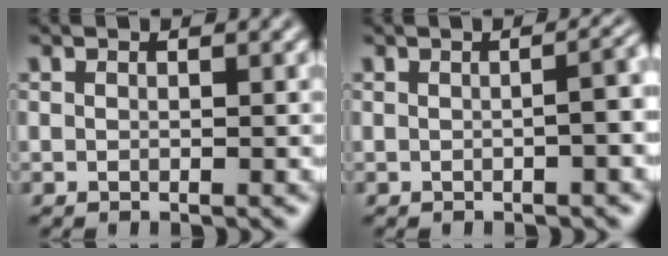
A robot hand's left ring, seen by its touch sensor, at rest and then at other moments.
{"total": 2.7, "force": [-0.2, 1.0, 2.5], "torque": [-0.015, 0.011, -0.001]}